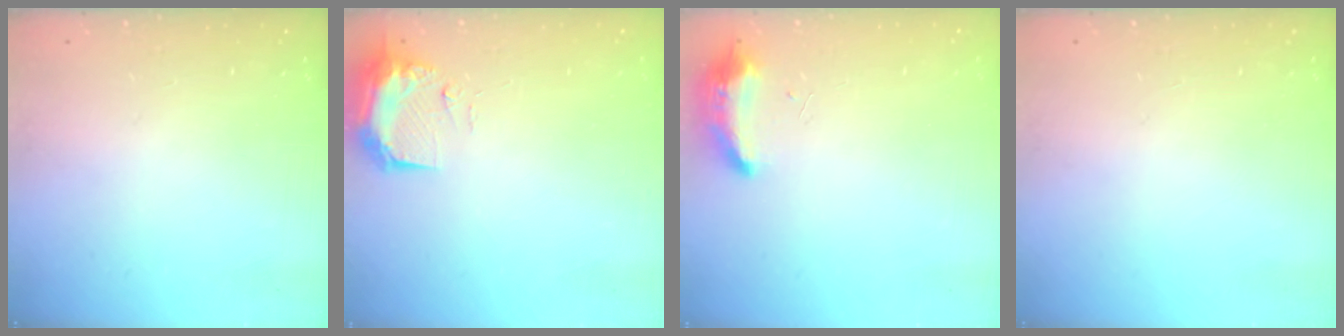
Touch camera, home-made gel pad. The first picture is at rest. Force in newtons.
{"total": 9.2, "press": 9.0, "slide": 1.5}
{"total": 8.5, "press": 8.4, "slide": 1.6}
{"total": 0.9, "press": 0.0, "slide": 0.9}